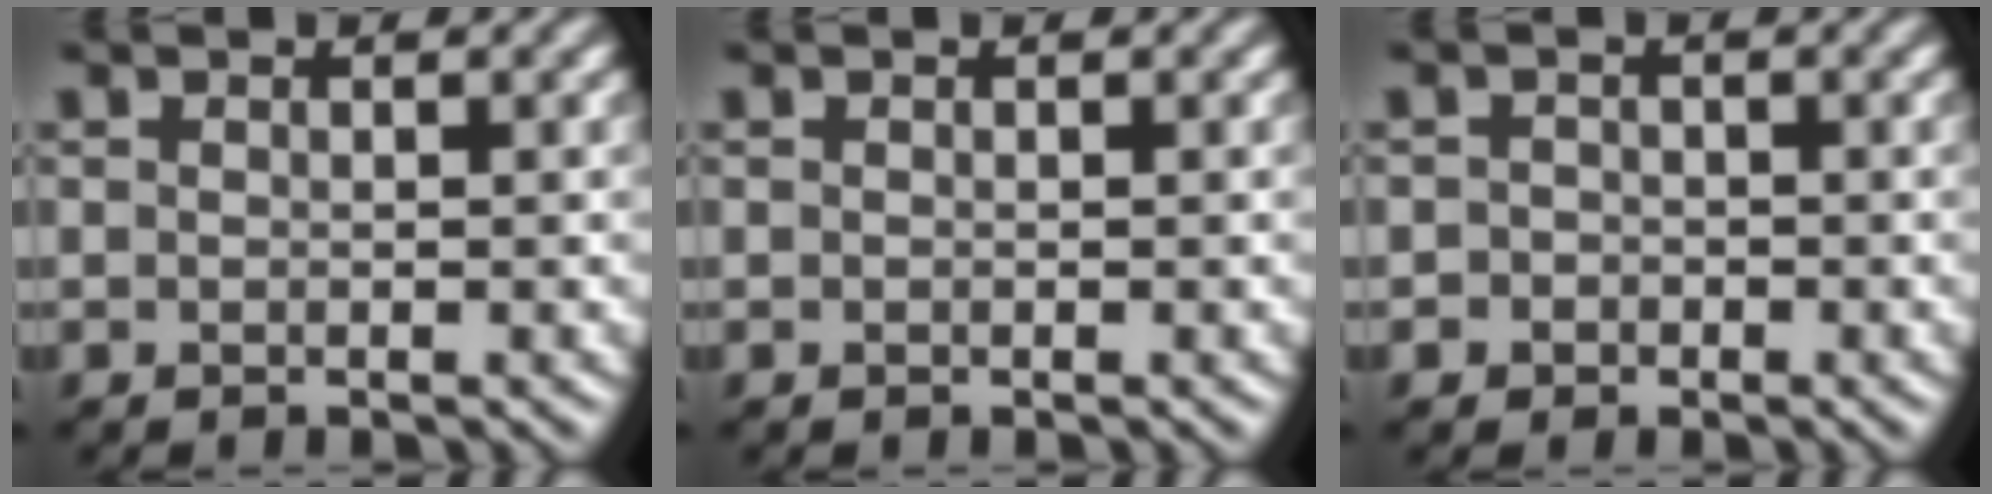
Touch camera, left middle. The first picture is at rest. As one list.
[{"total": 0.0}, {"total": 1.6, "force": [-1.1, 1.2, -0.2], "torque": [0.026, 0.007, -0.023]}]